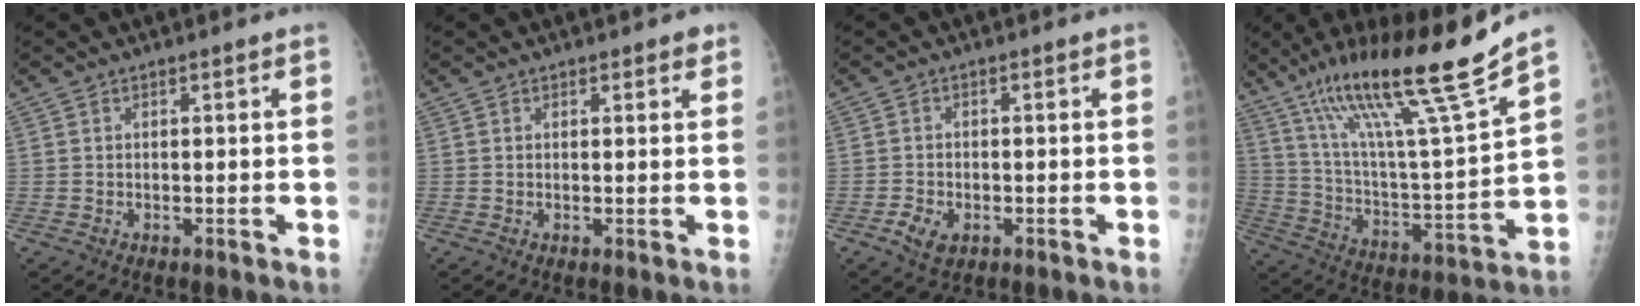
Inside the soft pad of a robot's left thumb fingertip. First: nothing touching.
{"total": 1.4, "force": [1.0, 0.7, 0.6], "torque": [0.007, -0.004, 0.007]}
{"total": 3.7, "force": [-1.6, 2.5, 2.3], "torque": [-0.040, 0.000, -0.025]}
{"total": 23.7, "force": [15.9, 1.4, 17.5], "torque": [-0.275, -0.059, 0.280]}